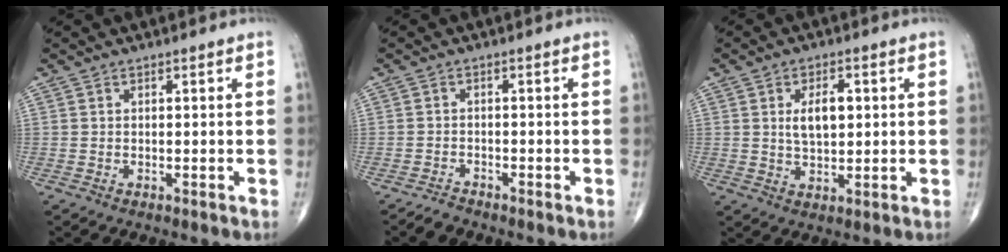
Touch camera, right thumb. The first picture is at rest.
{"total": 1.9, "force": [-1.8, 0.5, 0.2], "torque": [-0.009, 0.003, -0.035]}
{"total": 6.4, "force": [1.2, 3.4, 5.3], "torque": [-0.080, -0.002, 0.021]}